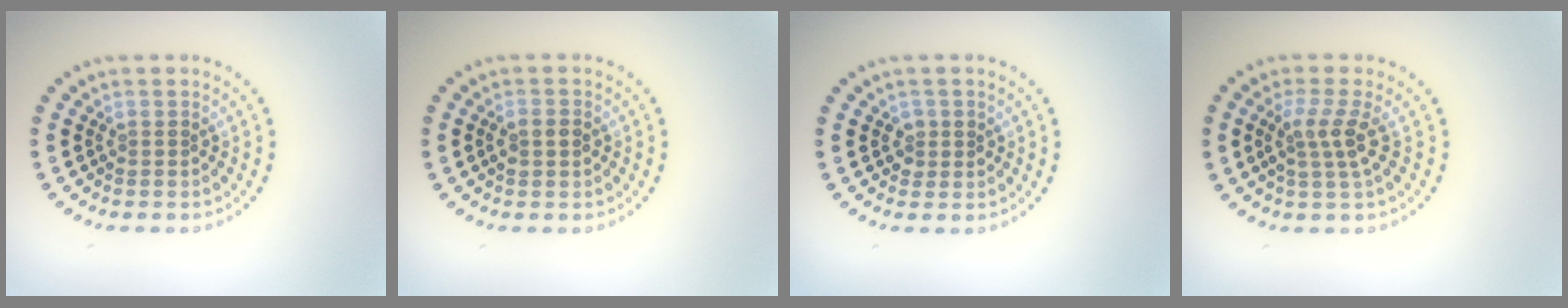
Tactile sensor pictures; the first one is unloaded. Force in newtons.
{"total": 1.3, "press": 1.3, "slide": 0.1}
{"total": 1.1, "press": 1.1, "slide": 0.4}
{"total": 2.6, "press": 2.0, "slide": 1.7}